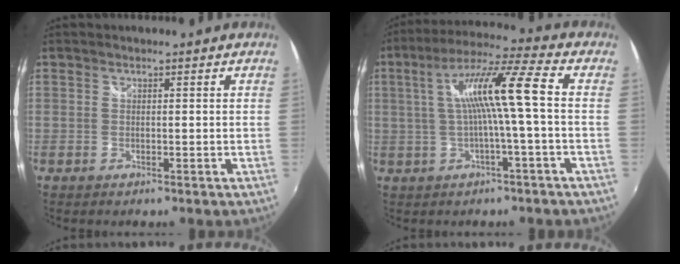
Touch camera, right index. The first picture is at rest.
{"total": 11.1, "force": [0.0, -0.4, 11.1], "torque": [-0.204, 0.018, 0.005]}